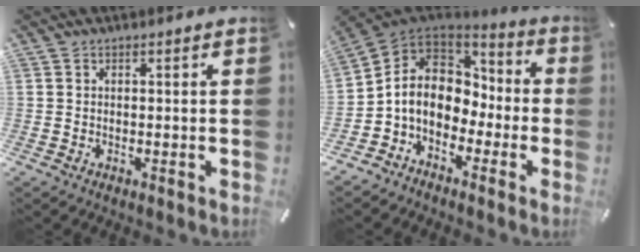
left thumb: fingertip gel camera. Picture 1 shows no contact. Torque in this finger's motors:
{"motor_torque": [0.71, 1.87, 1.18, -0.13, 0.24]}